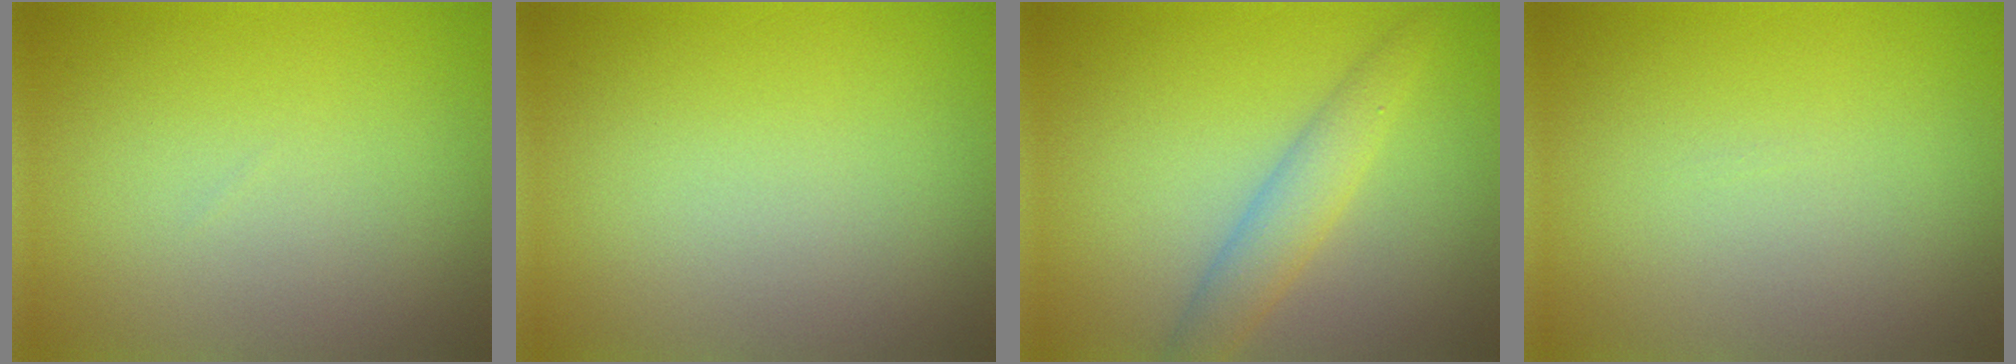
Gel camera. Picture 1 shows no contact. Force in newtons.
{"total": 0.0}
{"total": 2.9, "press": 2.9, "slide": 0.1}
{"total": 0.0}